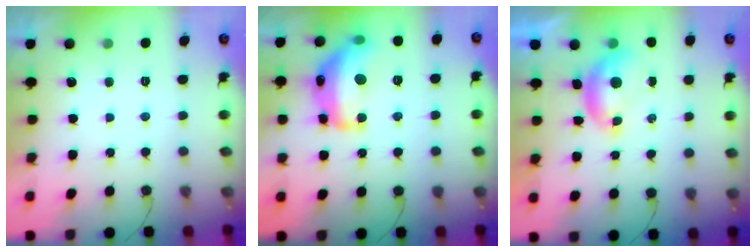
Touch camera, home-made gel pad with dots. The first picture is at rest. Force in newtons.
{"total": 20.0, "press": 20.0, "slide": 1.1}
{"total": 6.0, "press": 6.0, "slide": 0.8}